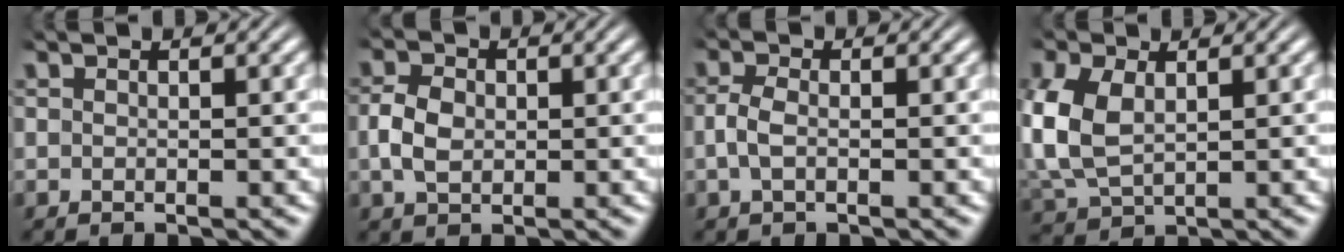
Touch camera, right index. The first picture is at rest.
{"total": 2.8, "force": [-0.3, 2.0, 2.0], "torque": [-0.042, -0.002, 0.000]}
{"total": 1.7, "force": [-0.4, 0.7, 1.5], "torque": [-0.040, -0.001, -0.007]}
{"total": 5.9, "force": [0.4, 4.7, 3.6], "torque": [-0.107, -0.017, 0.024]}